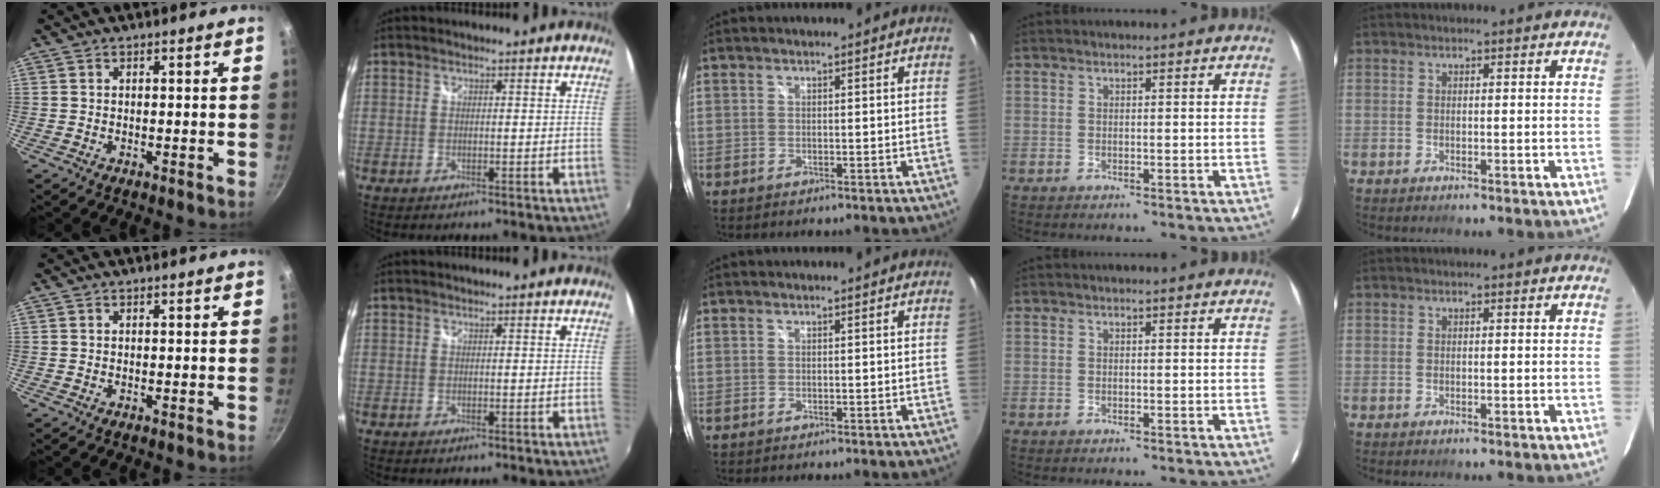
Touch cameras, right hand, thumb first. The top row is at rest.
{}